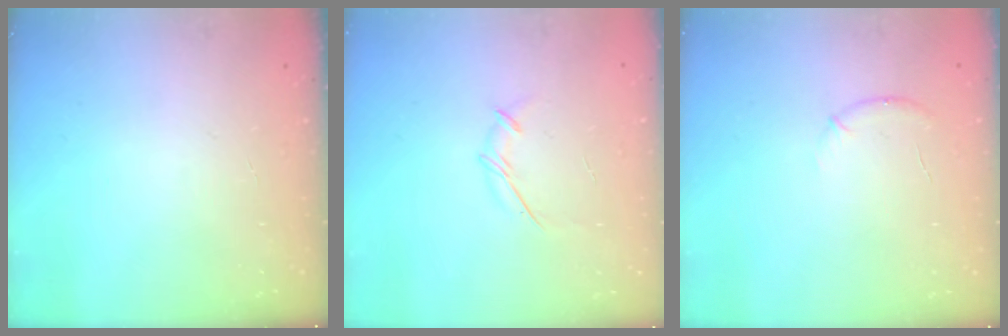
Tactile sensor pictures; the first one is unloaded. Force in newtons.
{"total": 3.8, "press": 3.7, "slide": 0.7}
{"total": 5.8, "press": 5.4, "slide": 2.2}